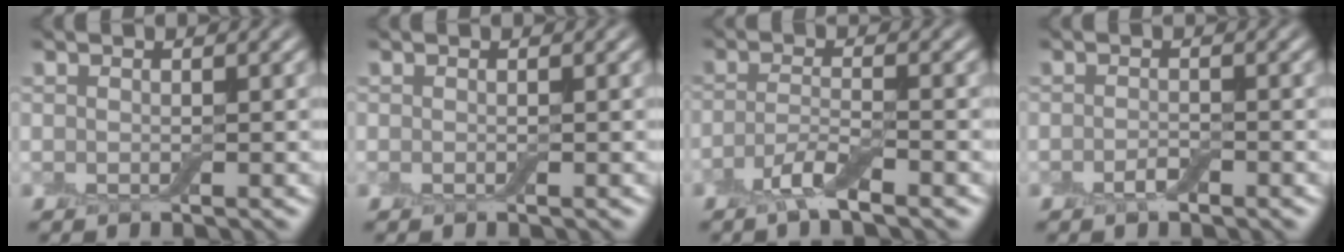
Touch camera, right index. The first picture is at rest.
{"total": 0.0}
{"total": 3.0, "force": [-1.9, 0.5, 2.3], "torque": [-0.048, -0.003, -0.047]}
{"total": 1.2, "force": [-0.7, 0.5, 0.8], "torque": [-0.017, 0.001, -0.014]}